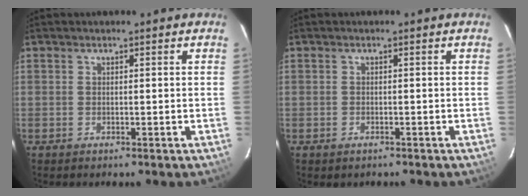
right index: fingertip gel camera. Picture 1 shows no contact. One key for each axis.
{"total": 1.0, "fx": -0.6, "fy": 0.7, "fz": 0.2, "tx": -0.005, "ty": 0.000, "tz": -0.007}